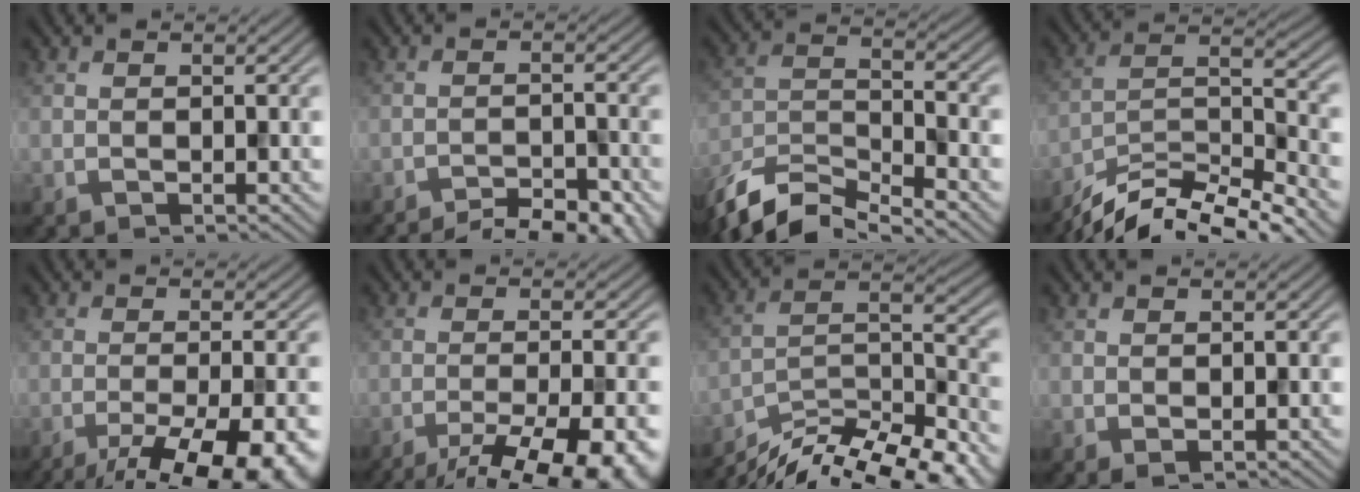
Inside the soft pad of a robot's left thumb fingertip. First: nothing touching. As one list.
[{"total": 9.3, "force": [-8.1, 2.2, 3.9], "torque": [-0.057, -0.001, -0.104]}, {"total": 10.4, "force": [-8.7, 2.7, 5.0], "torque": [-0.102, -0.008, -0.174]}, {"total": 11.6, "force": [-9.4, 2.6, 6.2], "torque": [-0.115, -0.002, -0.175]}, {"total": 13.8, "force": [-8.1, 3.9, 10.4], "torque": [-0.150, -0.021, -0.099]}, {"total": 13.8, "force": [-9.3, 3.7, 9.5], "torque": [-0.133, -0.020, -0.115]}, {"total": 15.0, "force": [-12.5, 3.7, 7.3], "torque": [-0.125, -0.006, -0.201]}, {"total": 0.6, "force": [0.1, 0.3, 0.5], "torque": [-0.009, -0.002, 0.002]}]